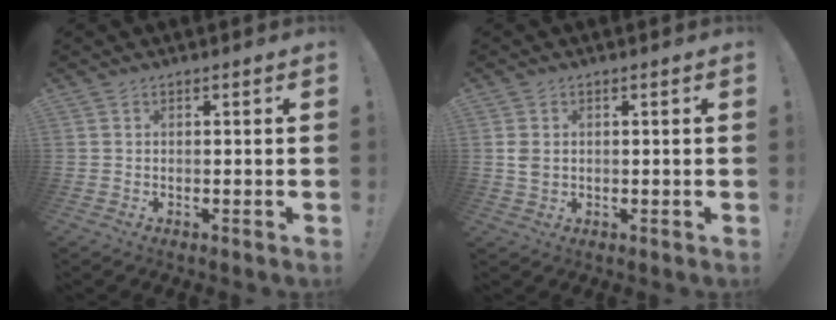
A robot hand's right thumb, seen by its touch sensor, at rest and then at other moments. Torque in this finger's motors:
{"motor_torque": [0.26, 0.42, 0.36, -0.20, 0.00]}